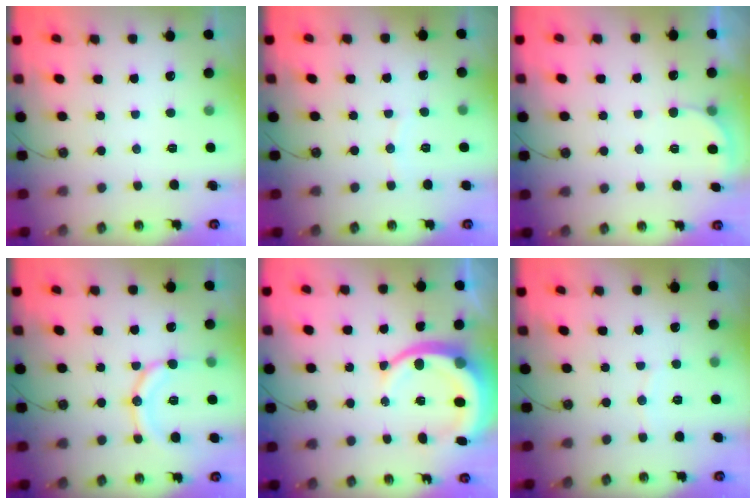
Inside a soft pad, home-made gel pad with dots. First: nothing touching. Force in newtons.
{"total": 2.9, "press": 2.9, "slide": 0.3}
{"total": 3.5, "press": 3.4, "slide": 0.7}
{"total": 13.9, "press": 13.6, "slide": 2.9}
{"total": 12.1, "press": 11.9, "slide": 2.1}
{"total": 3.5, "press": 3.5, "slide": 0.4}